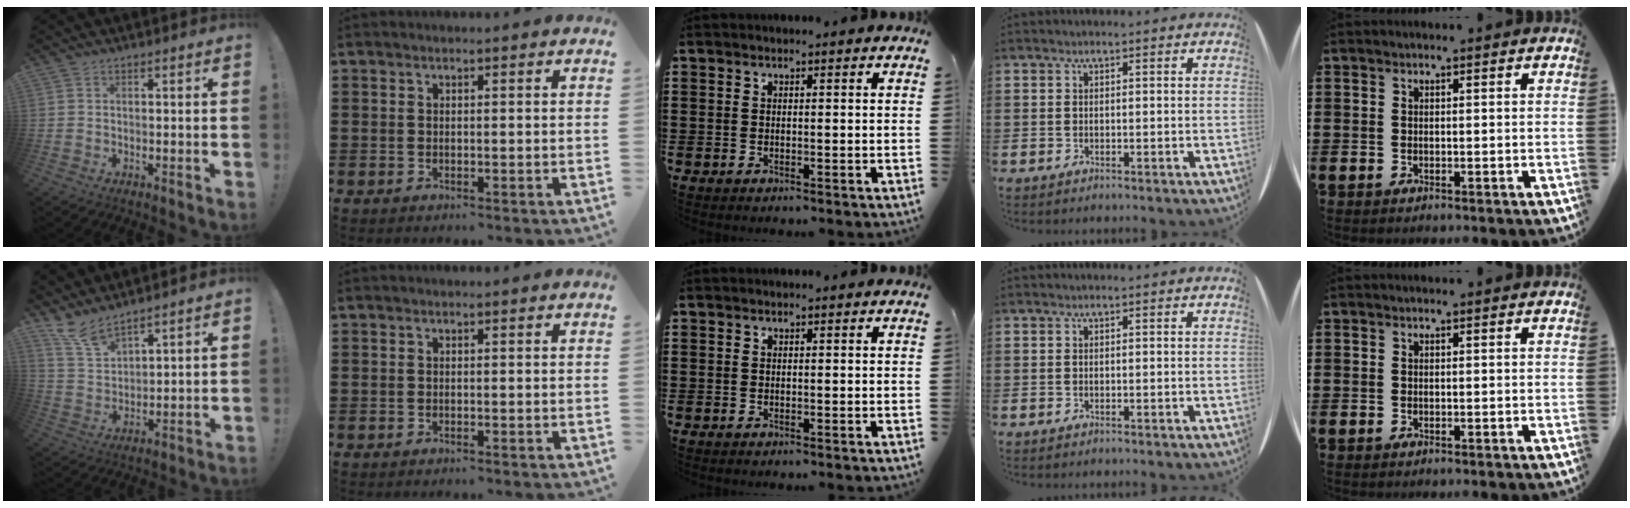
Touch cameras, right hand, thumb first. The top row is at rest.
{"thumb": {"total": 8.1, "force": [7.3, 1.8, 3.1], "torque": [-0.069, -0.048, 0.139]}}